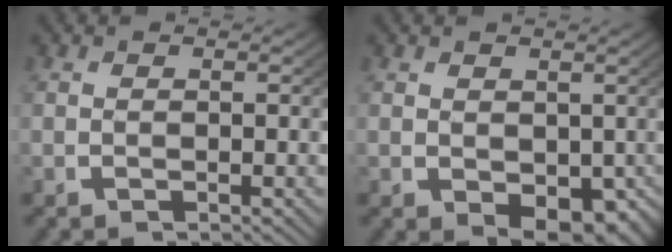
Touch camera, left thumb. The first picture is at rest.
{"total": 3.9, "force": [-0.3, 2.7, 2.8], "torque": [-0.044, -0.031, 0.020]}